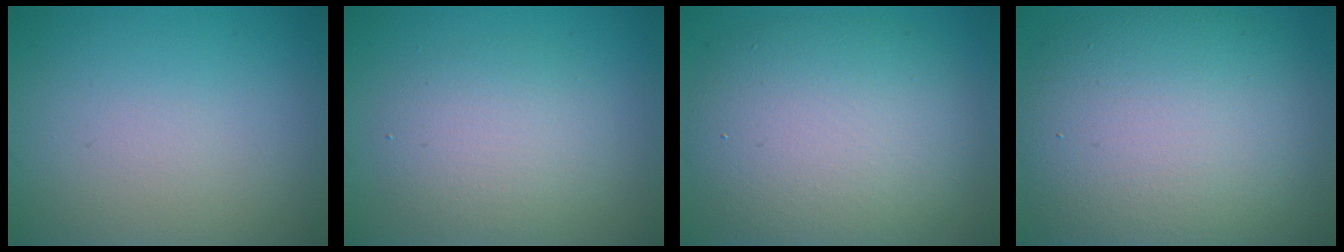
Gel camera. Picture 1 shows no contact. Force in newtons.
{"total": 3.7, "press": 3.7, "slide": 0.4}
{"total": 9.3, "press": 9.3, "slide": 0.5}
{"total": 12.6, "press": 12.5, "slide": 0.9}